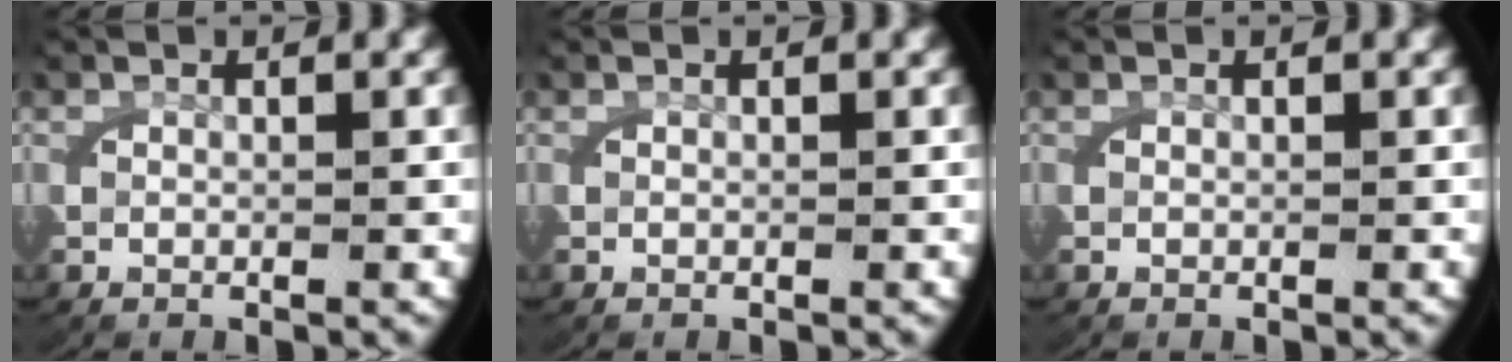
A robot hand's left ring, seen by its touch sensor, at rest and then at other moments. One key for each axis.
{"total": 0.0}
{"total": 0.0}